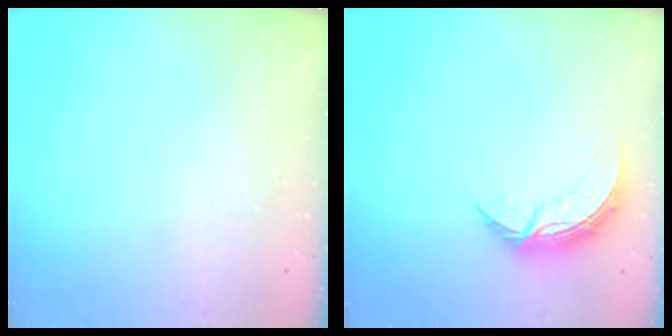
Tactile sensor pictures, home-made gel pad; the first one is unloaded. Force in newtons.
{"total": 7.5, "press": 7.5, "slide": 0.5}